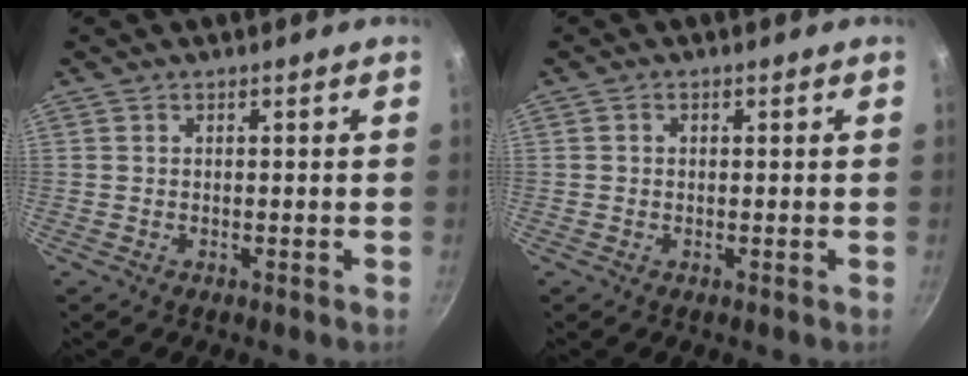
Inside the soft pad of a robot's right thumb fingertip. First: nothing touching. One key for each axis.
{"total": 0.7, "fx": 0.0, "fy": 0.6, "fz": 0.3, "tx": -0.006, "ty": 0.004, "tz": 0.001}